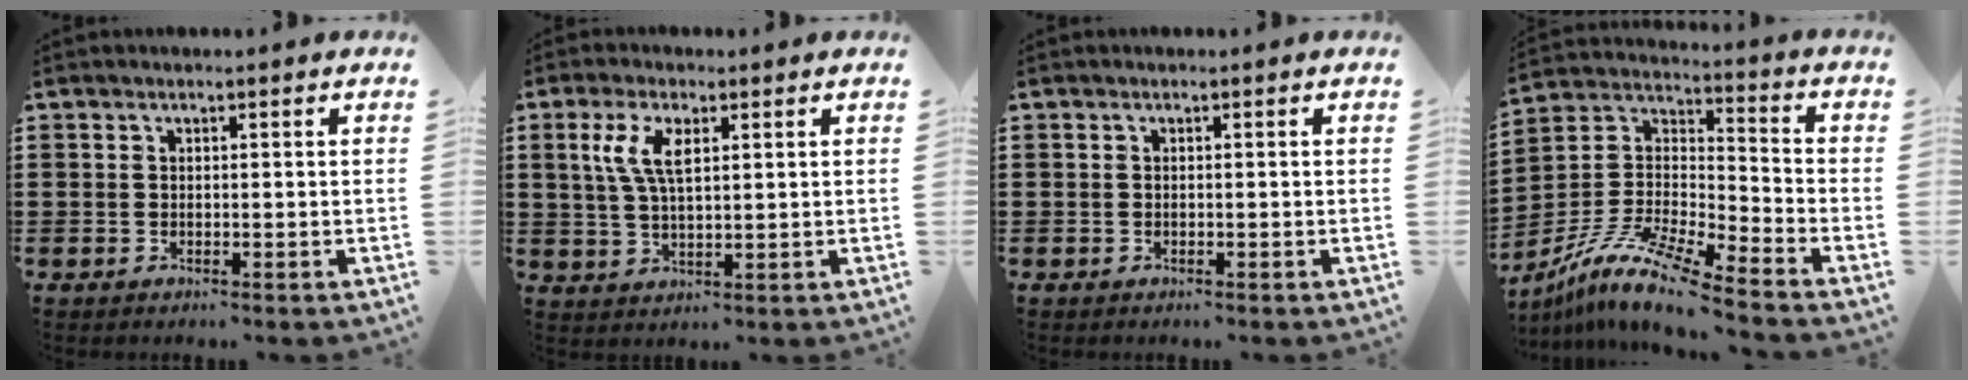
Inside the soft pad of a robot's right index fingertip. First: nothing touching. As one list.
[{"total": 6.0, "force": [1.9, 2.6, 5.1], "torque": [-0.116, 0.005, 0.030]}, {"total": 0.0}, {"total": 10.6, "force": [-8.8, 0.8, 5.9], "torque": [-0.133, -0.002, -0.181]}]